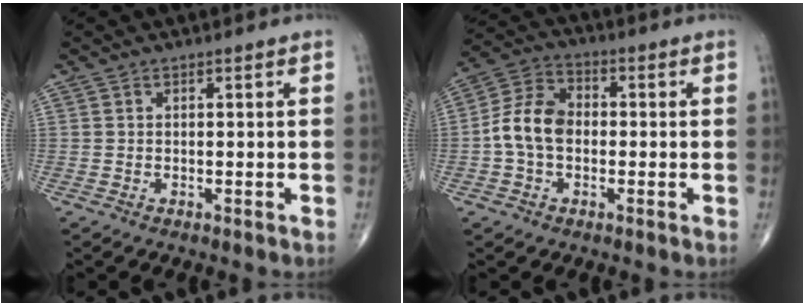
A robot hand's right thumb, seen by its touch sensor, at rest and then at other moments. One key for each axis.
{"total": 9.2, "fx": -1.0, "fy": 6.5, "fz": 6.4, "tx": -0.115, "ty": 0.030, "tz": -0.031}